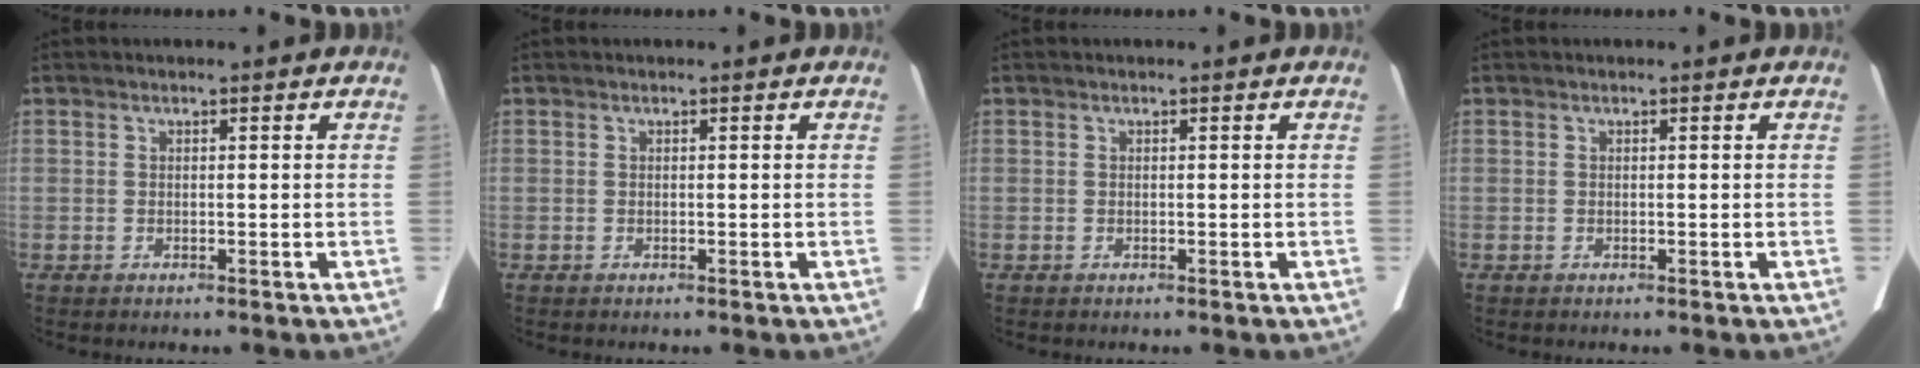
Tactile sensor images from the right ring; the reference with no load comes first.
{"total": 0.0}
{"total": 0.0}
{"total": 0.0}